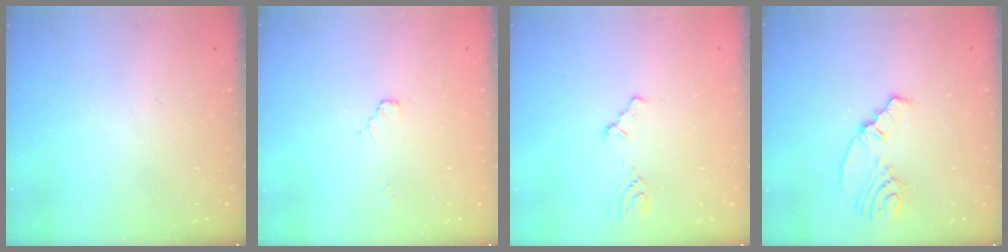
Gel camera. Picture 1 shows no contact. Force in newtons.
{"total": 2.0, "press": 2.0, "slide": 0.2}
{"total": 1.9, "press": 1.9, "slide": 0.3}
{"total": 6.7, "press": 5.6, "slide": 3.6}